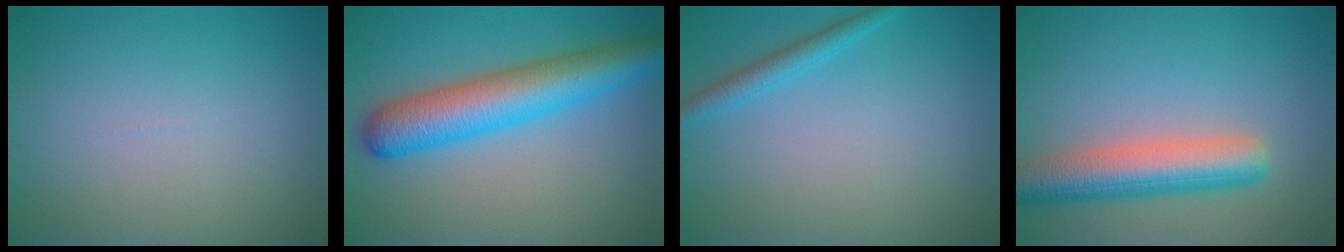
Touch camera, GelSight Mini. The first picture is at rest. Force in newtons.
{"total": 7.7, "press": 7.7, "slide": 0.3}
{"total": 1.9, "press": 1.9, "slide": 0.1}
{"total": 6.0, "press": 6.0, "slide": 0.5}